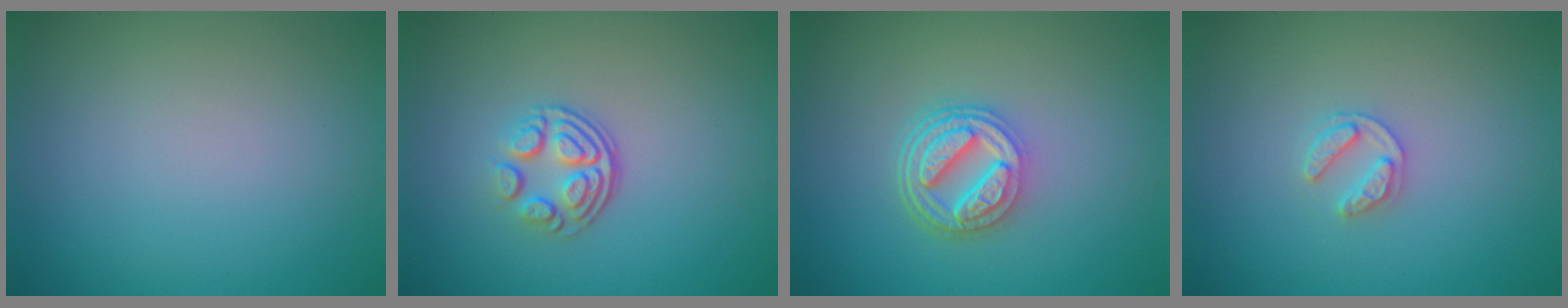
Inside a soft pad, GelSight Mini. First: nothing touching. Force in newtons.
{"total": 3.6, "press": 2.4, "slide": 2.7}
{"total": 4.8, "press": 3.7, "slide": 3.1}
{"total": 1.8, "press": 1.8, "slide": 0.3}